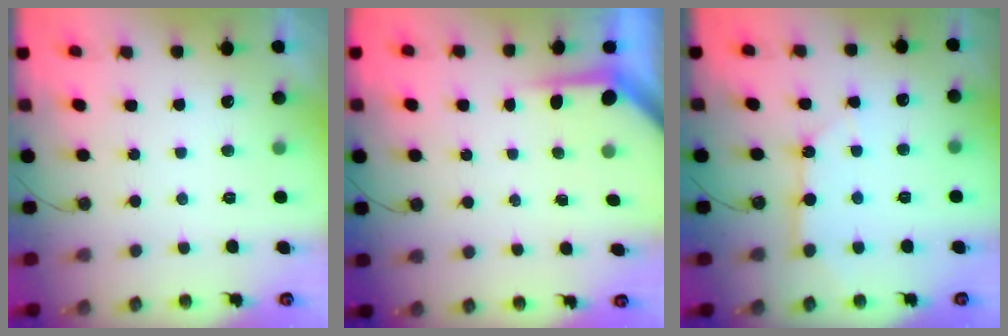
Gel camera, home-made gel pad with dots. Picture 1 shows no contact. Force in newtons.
{"total": 3.6, "press": 3.6, "slide": 0.4}
{"total": 5.2, "press": 5.1, "slide": 0.5}